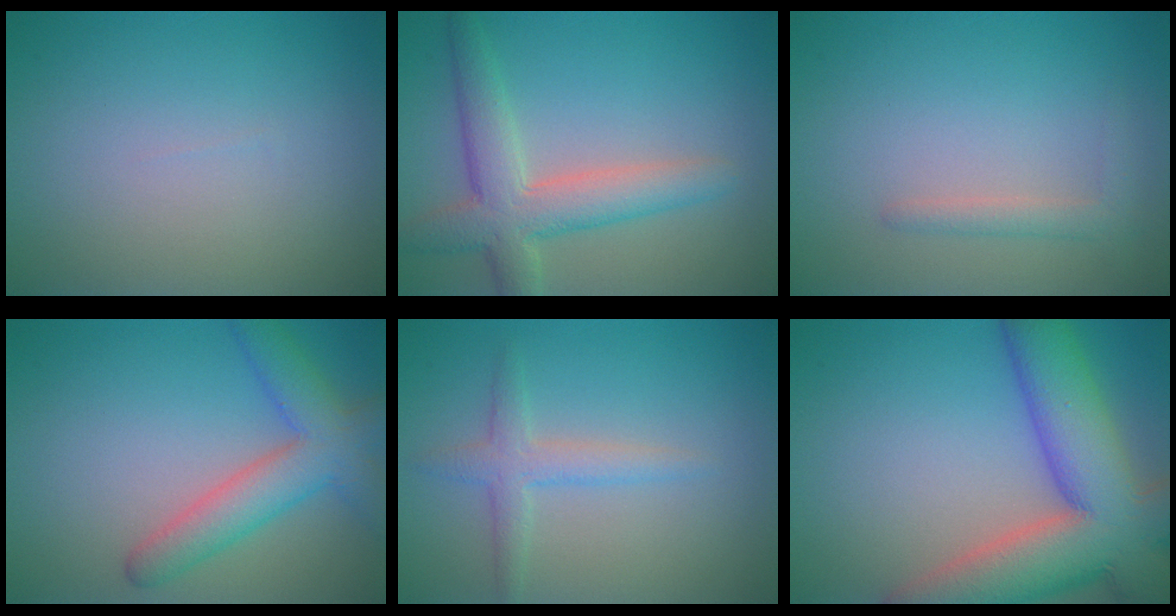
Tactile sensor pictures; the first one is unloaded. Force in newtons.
{"total": 5.5, "press": 5.5, "slide": 0.3}
{"total": 1.6, "press": 1.6, "slide": 0.1}
{"total": 5.4, "press": 5.4, "slide": 0.2}
{"total": 2.4, "press": 2.4, "slide": 0.2}
{"total": 13.0, "press": 13.0, "slide": 0.9}